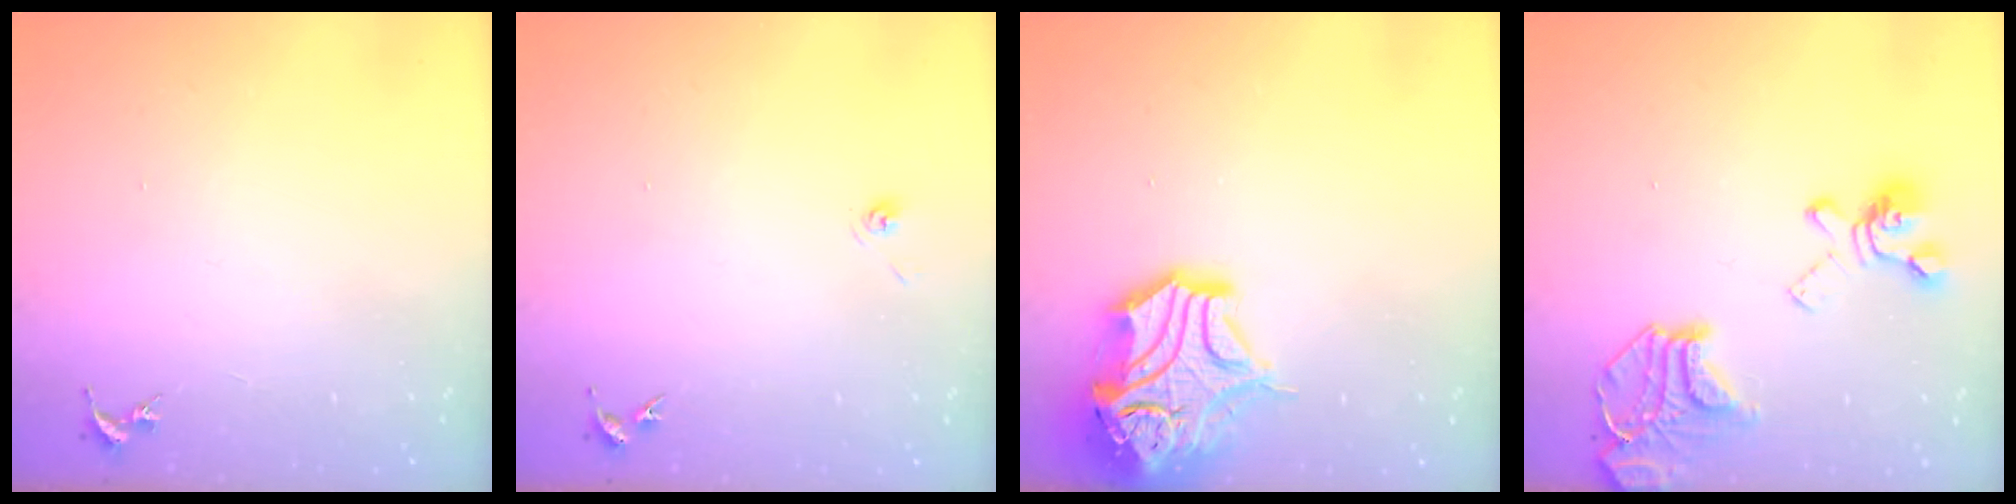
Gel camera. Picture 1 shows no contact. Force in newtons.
{"total": 3.3, "press": 2.7, "slide": 2.0}
{"total": 17.4, "press": 17.2, "slide": 2.6}
{"total": 19.9, "press": 19.8, "slide": 2.0}